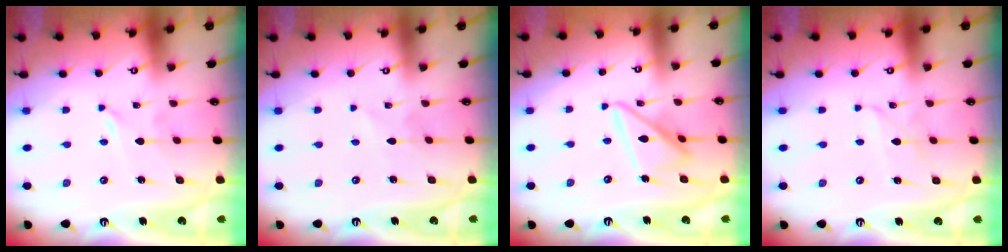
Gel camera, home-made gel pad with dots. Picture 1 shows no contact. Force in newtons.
{"total": 2.4, "press": 2.4, "slide": 0.3}
{"total": 14.6, "press": 14.6, "slide": 1.3}
{"total": 2.4, "press": 2.4, "slide": 0.3}